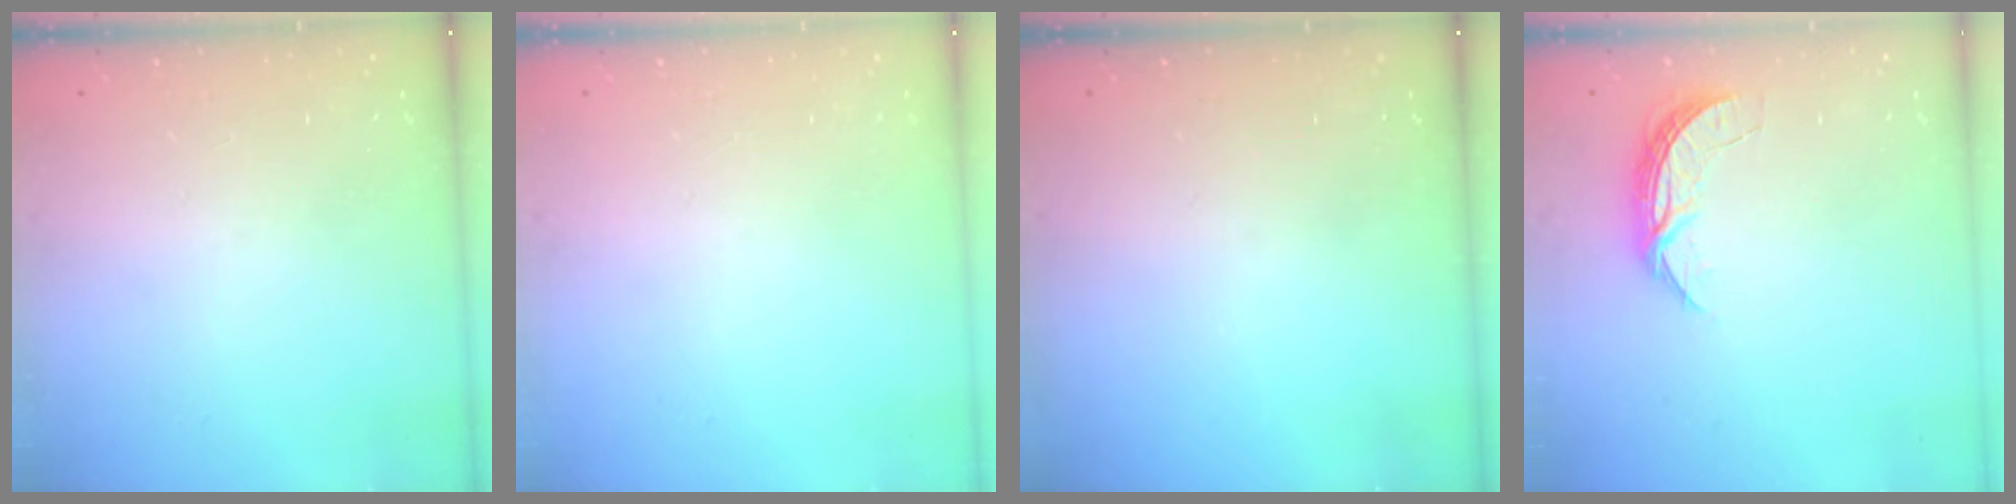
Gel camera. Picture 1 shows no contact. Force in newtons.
{"total": 0.0}
{"total": 0.0}
{"total": 6.5, "press": 6.5, "slide": 0.5}